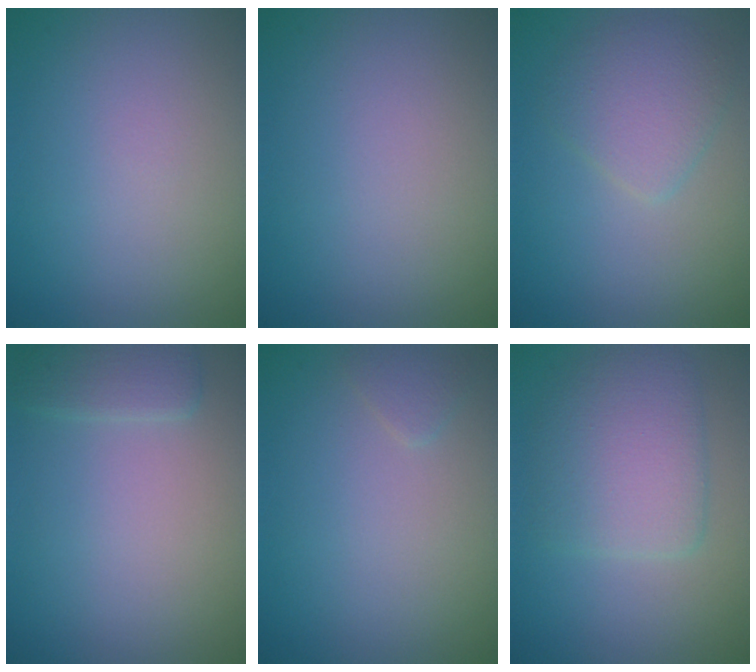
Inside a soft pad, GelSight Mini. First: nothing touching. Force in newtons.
{"total": 0.0}
{"total": 3.0, "press": 3.0, "slide": 0.1}
{"total": 1.8, "press": 1.8, "slide": 0.1}
{"total": 0.8, "press": 0.8, "slide": 0.0}
{"total": 4.4, "press": 4.4, "slide": 0.2}